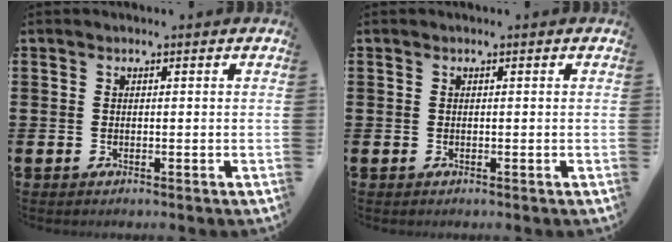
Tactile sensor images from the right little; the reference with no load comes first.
{"total": 0.0}